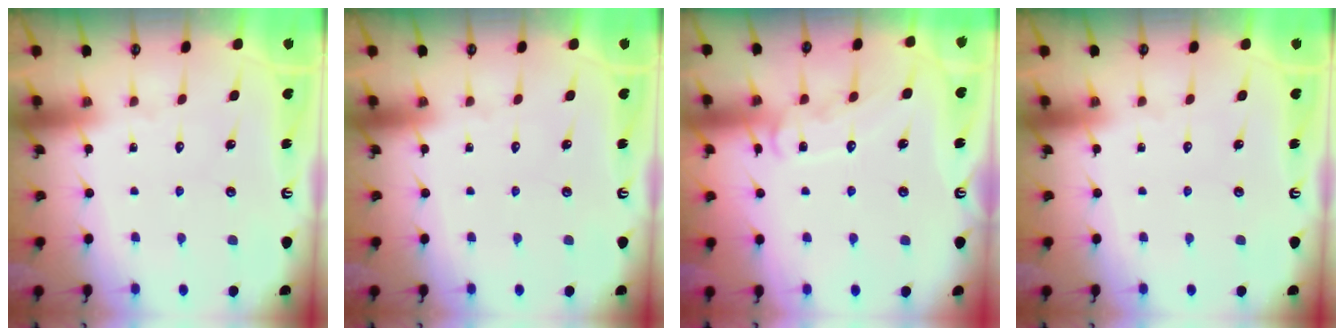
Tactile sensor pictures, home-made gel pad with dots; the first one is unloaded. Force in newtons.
{"total": 0.0}
{"total": 10.0, "press": 10.0, "slide": 0.8}
{"total": 0.0}